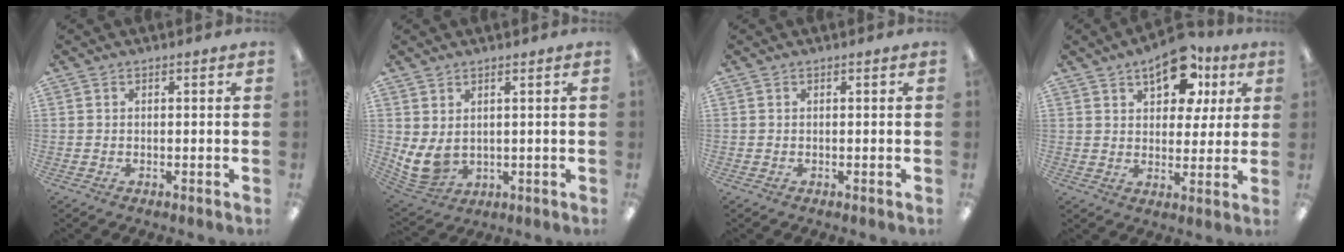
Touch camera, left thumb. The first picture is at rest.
{"total": 6.6, "force": [1.8, 4.7, 4.2], "torque": [-0.102, -0.019, 0.035]}
{"total": 0.0}
{"total": 13.5, "force": [7.4, 7.7, 8.2], "torque": [-0.097, -0.022, 0.125]}